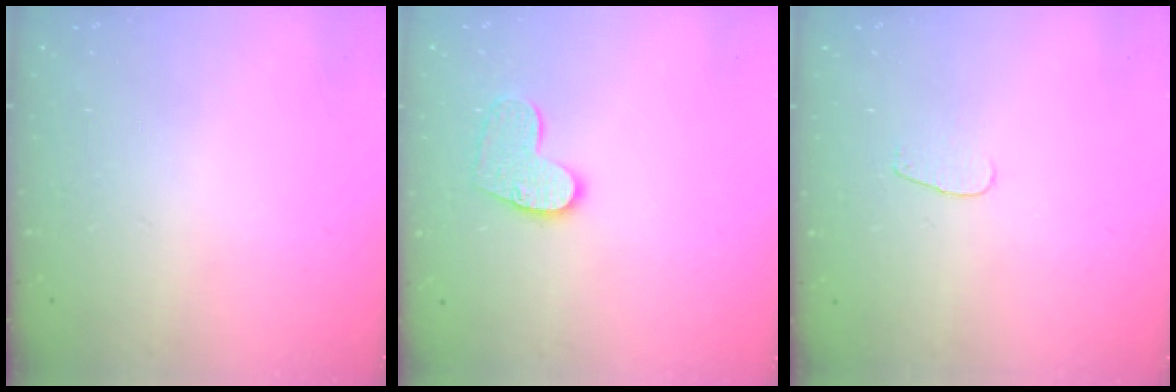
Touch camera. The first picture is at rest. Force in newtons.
{"total": 10.4, "press": 10.4, "slide": 0.7}
{"total": 2.8, "press": 2.8, "slide": 0.2}